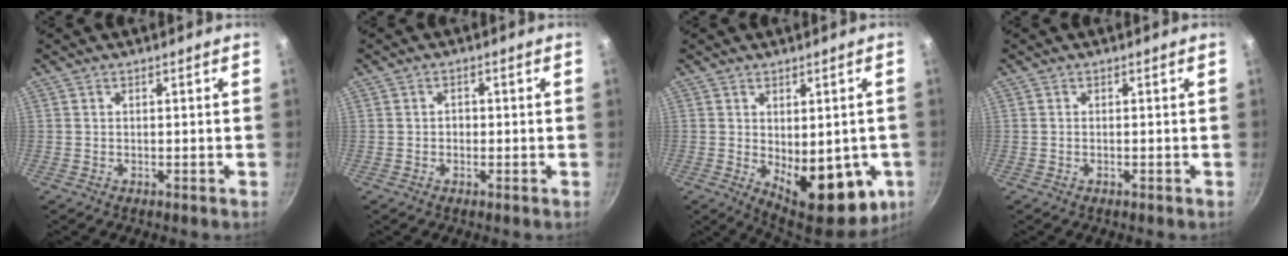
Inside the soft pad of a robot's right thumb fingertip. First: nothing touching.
{"total": 1.2, "force": [-0.3, 1.0, 0.6], "torque": [-0.007, 0.005, -0.005]}
{"total": 16.4, "force": [-3.5, 8.3, 13.7], "torque": [-0.133, -0.021, -0.028]}
{"total": 0.0}